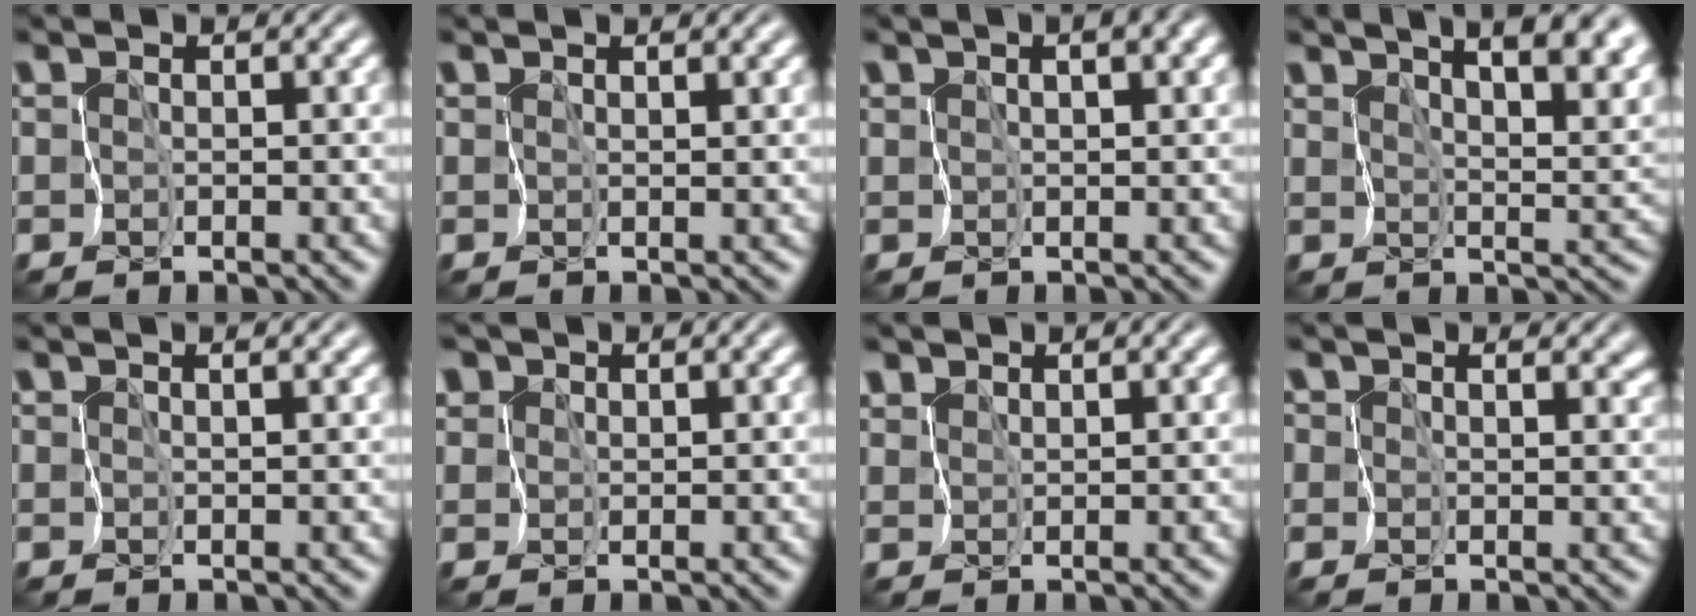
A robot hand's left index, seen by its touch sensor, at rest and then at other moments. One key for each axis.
{"total": 0.9, "fx": 0.7, "fy": 0.0, "fz": 0.6, "tx": -0.010, "ty": 0.002, "tz": 0.017}
{"total": 2.9, "fx": 1.3, "fy": 1.3, "fz": 2.3, "tx": -0.030, "ty": 0.008, "tz": 0.020}
{"total": 11.9, "fx": 7.6, "fy": 4.4, "fz": 8.0, "tx": -0.110, "ty": 0.032, "tz": 0.102}
{"total": 1.3, "fx": 0.9, "fy": 0.2, "fz": 0.8, "tx": -0.010, "ty": 0.005, "tz": 0.012}
{"total": 3.5, "fx": 2.0, "fy": 2.5, "fz": 1.4, "tx": -0.032, "ty": 0.018, "tz": 0.022}
{"total": 1.3, "fx": 1.2, "fy": 0.4, "fz": 0.2, "tx": -0.009, "ty": 0.004, "tz": 0.021}
{"total": 4.3, "fx": 2.3, "fy": 2.8, "fz": 2.4, "tx": -0.042, "ty": 0.012, "tz": 0.019}